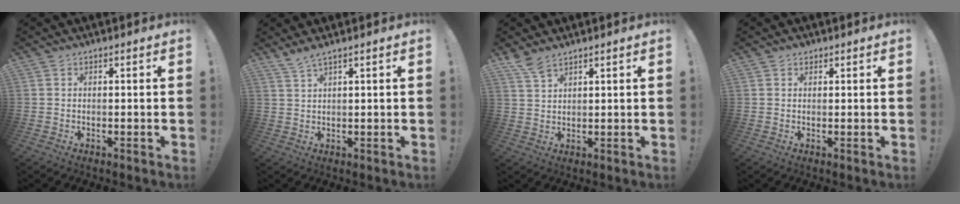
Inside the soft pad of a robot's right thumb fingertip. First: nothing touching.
{"total": 3.1, "force": [2.4, -0.2, 1.9], "torque": [-0.045, -0.010, 0.044]}
{"total": 4.5, "force": [3.8, 1.3, 2.1], "torque": [-0.038, -0.025, 0.070]}
{"total": 1.2, "force": [0.9, 0.8, 0.2], "torque": [-0.001, -0.003, 0.016]}